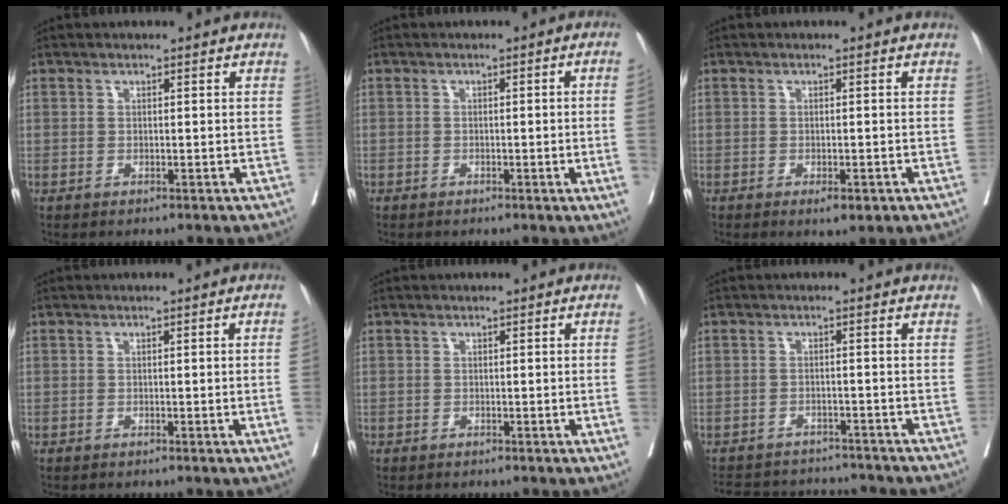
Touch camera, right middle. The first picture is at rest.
{"total": 3.7, "force": [-0.7, -0.7, 3.5], "torque": [-0.045, -0.001, -0.008]}
{"total": 2.1, "force": [-1.1, 0.6, 1.7], "torque": [-0.025, -0.004, -0.010]}
{"total": 2.2, "force": [-0.4, -0.4, 2.1], "torque": [-0.031, 0.001, -0.003]}
{"total": 1.3, "force": [-0.3, -0.3, 1.2], "torque": [-0.020, -0.002, -0.004]}
{"total": 9.6, "force": [-9.1, 2.8, 1.6], "torque": [-0.029, 0.010, -0.121]}